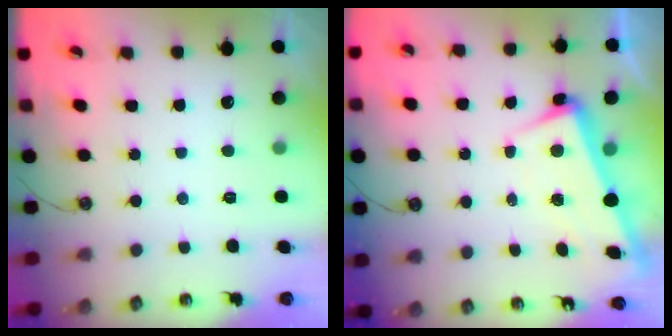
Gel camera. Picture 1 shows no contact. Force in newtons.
{"total": 2.9, "press": 2.8, "slide": 1.0}